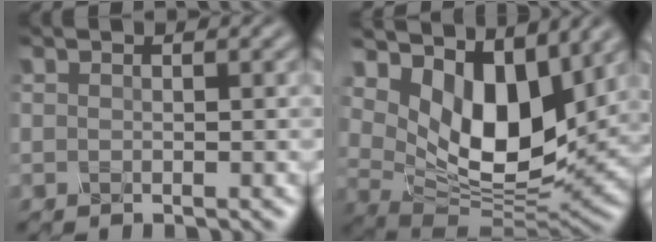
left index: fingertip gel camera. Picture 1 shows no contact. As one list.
[{"total": 8.6, "force": [3.9, 4.8, 6.1], "torque": [-0.117, -0.017, 0.078]}]